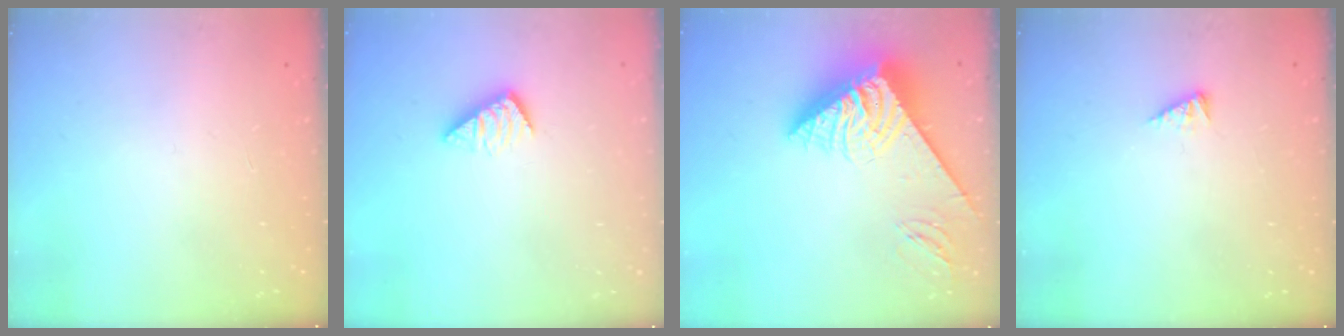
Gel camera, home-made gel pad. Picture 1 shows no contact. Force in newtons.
{"total": 3.2, "press": 3.2, "slide": 0.5}
{"total": 12.9, "press": 12.8, "slide": 1.3}
{"total": 2.2, "press": 2.2, "slide": 0.3}